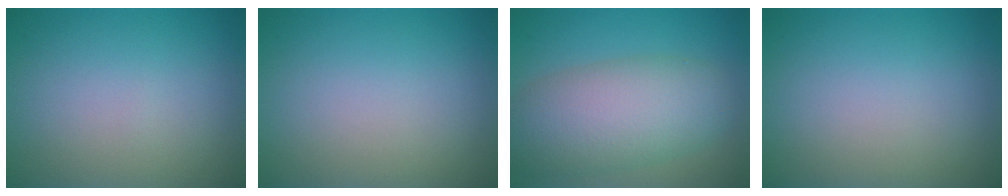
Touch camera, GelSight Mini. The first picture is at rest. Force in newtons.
{"total": 0.0}
{"total": 7.7, "press": 7.7, "slide": 0.6}
{"total": 0.0}